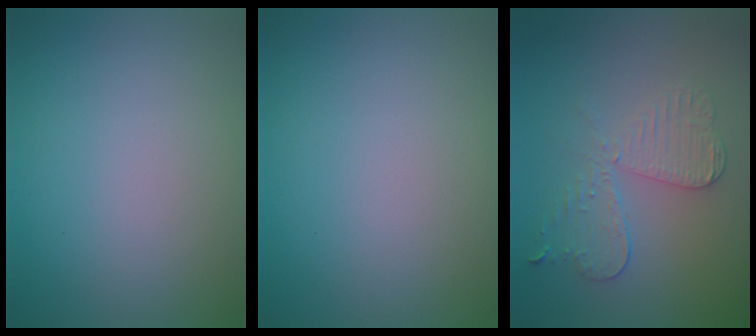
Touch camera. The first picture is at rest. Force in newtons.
{"total": 0.0}
{"total": 4.0, "press": 3.4, "slide": 2.0}